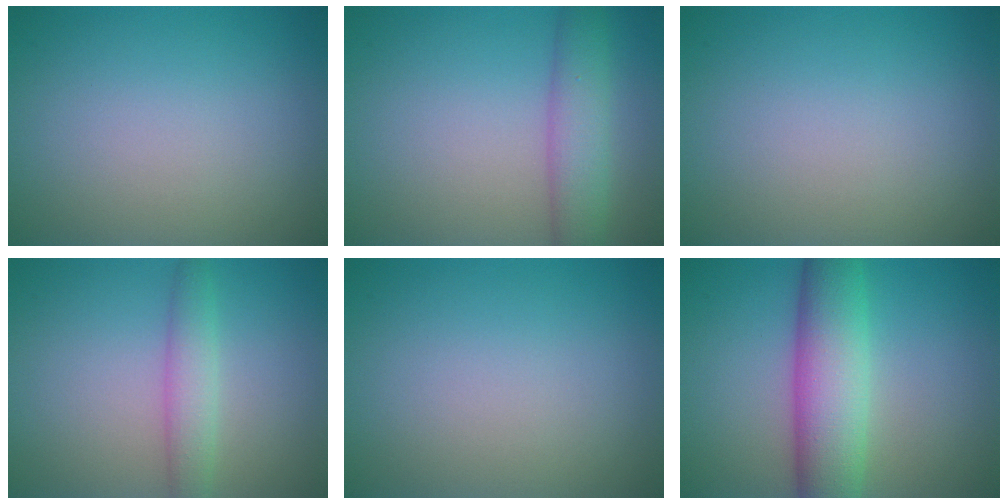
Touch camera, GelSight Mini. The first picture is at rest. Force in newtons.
{"total": 4.0, "press": 4.0, "slide": 0.1}
{"total": 0.0}
{"total": 2.6, "press": 2.6, "slide": 0.1}
{"total": 0.0}
{"total": 7.5, "press": 7.5, "slide": 0.3}